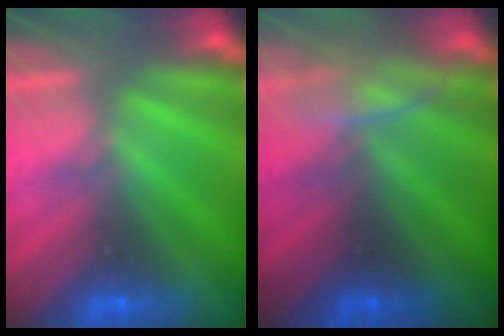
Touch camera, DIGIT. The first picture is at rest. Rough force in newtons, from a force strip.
{"total": 2.8}